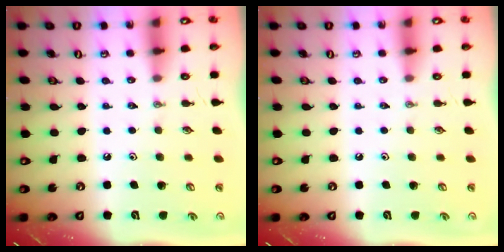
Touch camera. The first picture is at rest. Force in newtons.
{"total": 0.0}